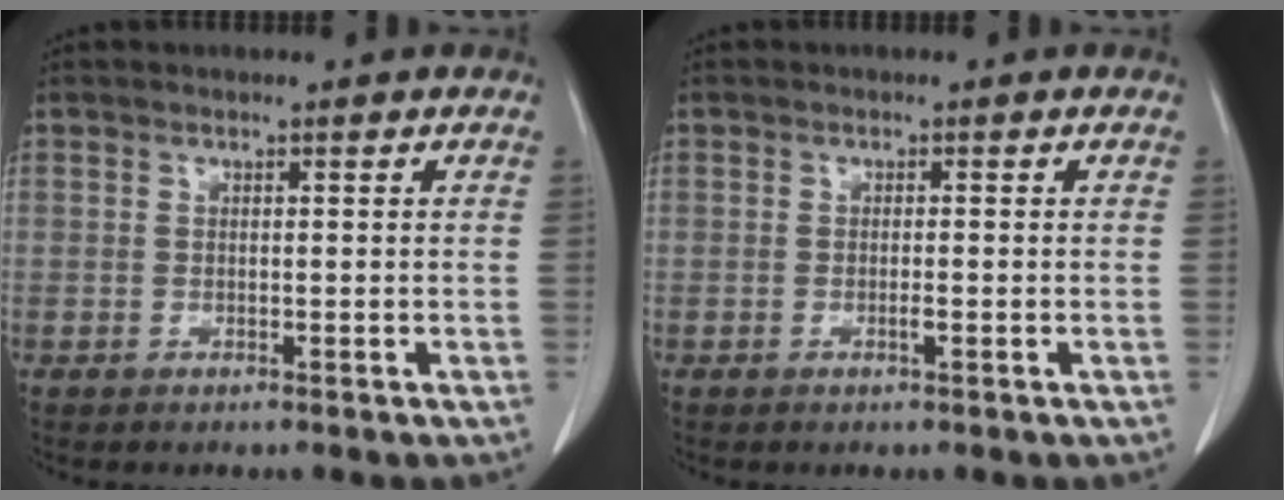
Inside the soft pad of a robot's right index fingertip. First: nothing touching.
{"total": 0.9, "force": [-0.4, 0.0, 0.8], "torque": [-0.017, 0.000, -0.006]}